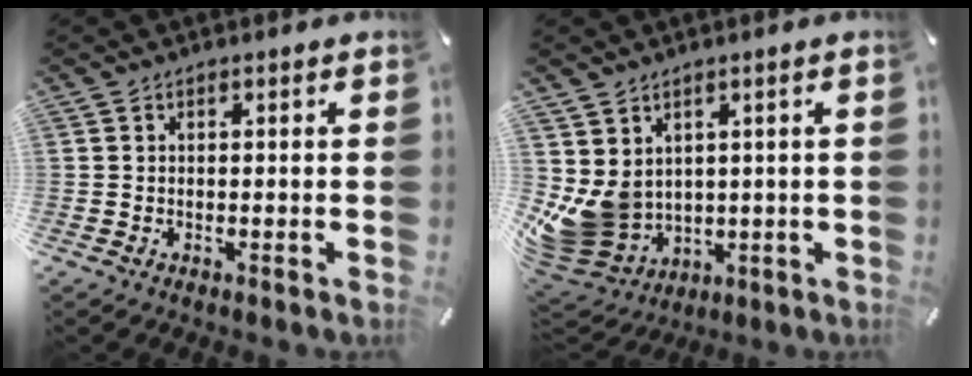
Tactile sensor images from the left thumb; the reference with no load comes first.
{"total": 10.3, "force": [2.0, 9.3, 3.9], "torque": [-0.107, -0.032, 0.045]}